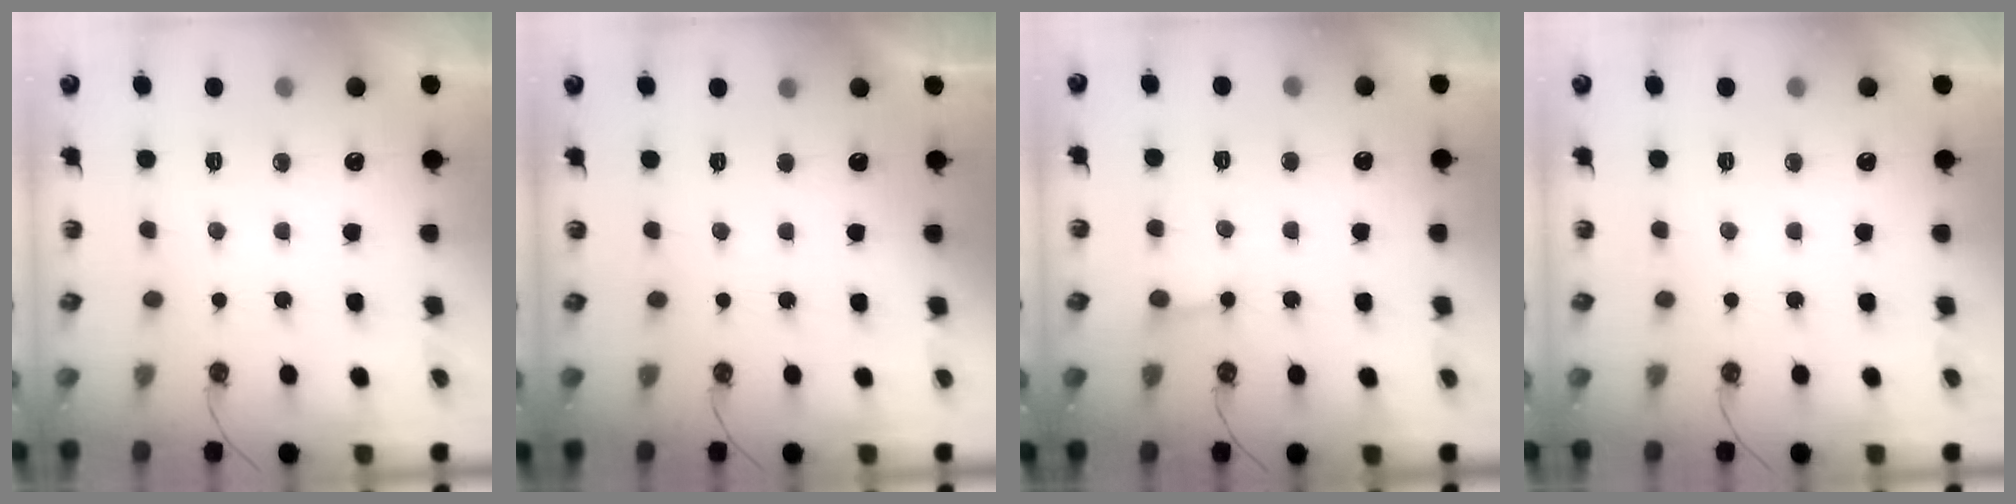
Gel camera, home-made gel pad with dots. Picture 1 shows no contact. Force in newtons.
{"total": 0.0}
{"total": 4.0, "press": 4.0, "slide": 0.4}
{"total": 0.0}